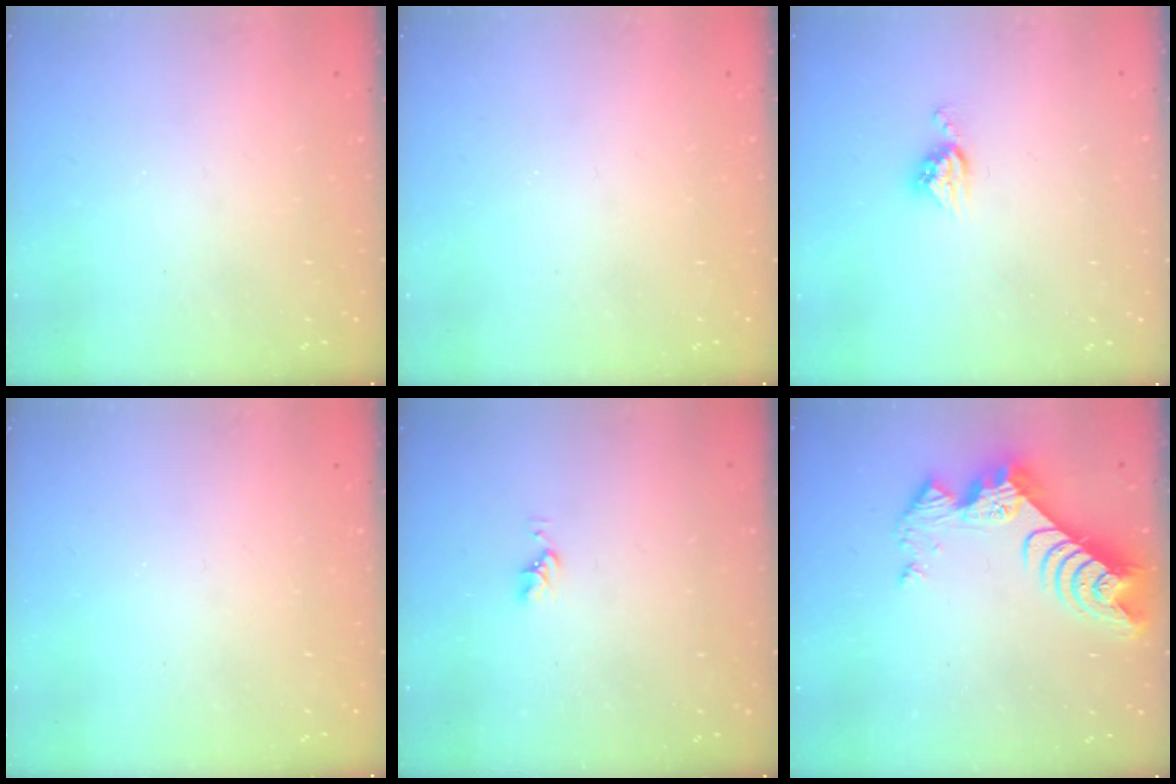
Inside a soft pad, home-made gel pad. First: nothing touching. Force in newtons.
{"total": 0.0}
{"total": 6.3, "press": 6.3, "slide": 0.4}
{"total": 0.0}
{"total": 2.1, "press": 2.0, "slide": 0.3}
{"total": 10.5, "press": 10.5, "slide": 0.8}